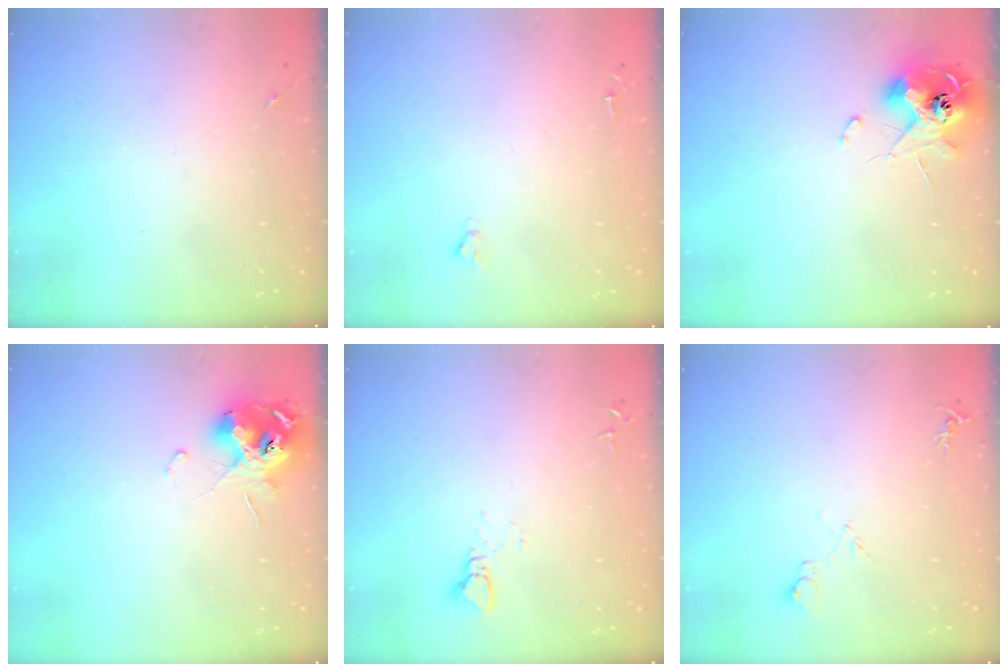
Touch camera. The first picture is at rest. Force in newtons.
{"total": 1.6, "press": 1.6, "slide": 0.2}
{"total": 11.4, "press": 11.3, "slide": 1.2}
{"total": 11.4, "press": 11.3, "slide": 1.0}
{"total": 2.2, "press": 2.2, "slide": 0.1}
{"total": 5.7, "press": 5.6, "slide": 1.2}